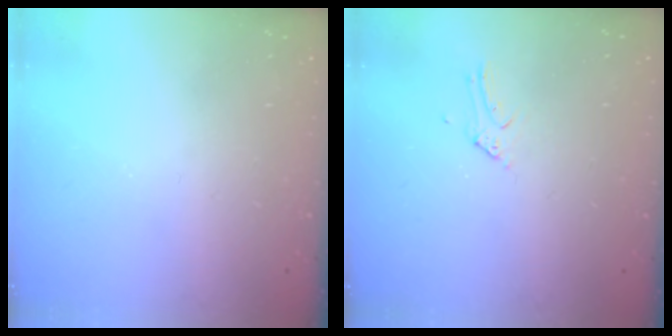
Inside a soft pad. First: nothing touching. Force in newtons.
{"total": 2.9, "press": 2.9, "slide": 0.3}